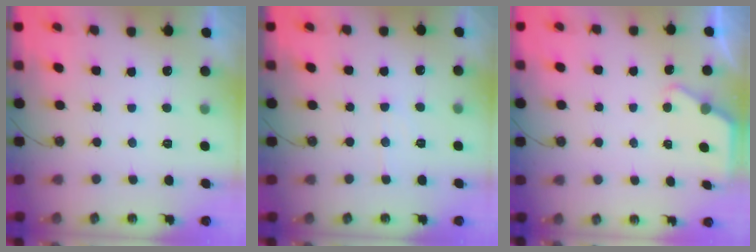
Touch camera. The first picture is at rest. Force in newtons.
{"total": 5.2, "press": 5.2, "slide": 0.5}
{"total": 2.7, "press": 2.7, "slide": 0.2}